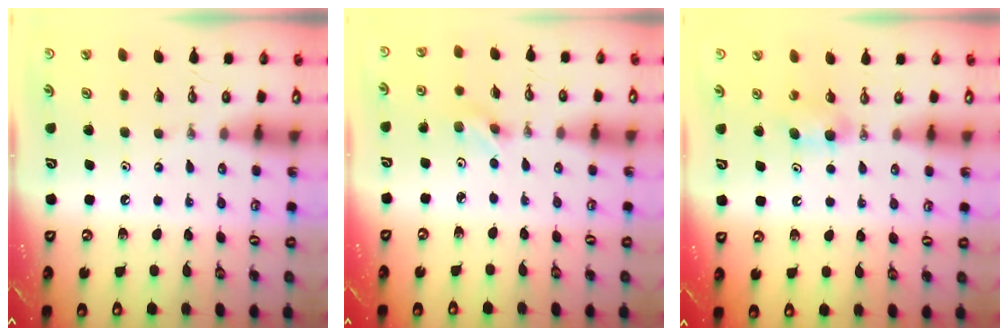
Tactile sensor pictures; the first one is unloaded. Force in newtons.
{"total": 2.1, "press": 2.0, "slide": 0.6}
{"total": 4.0, "press": 3.8, "slide": 1.2}